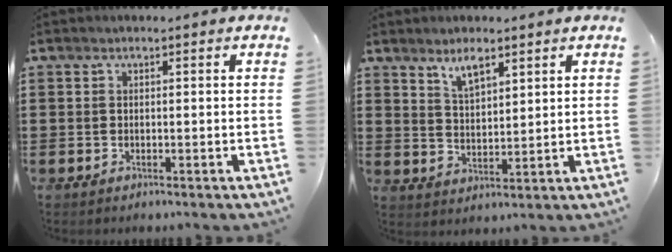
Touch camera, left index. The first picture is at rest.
{"total": 4.2, "force": [3.2, 1.3, 2.4], "torque": [-0.046, -0.002, 0.057]}